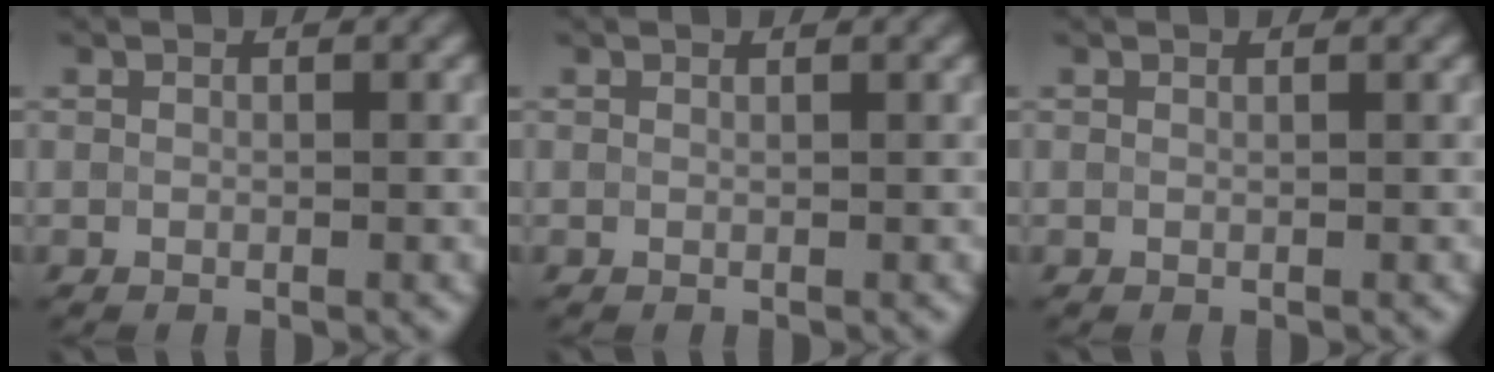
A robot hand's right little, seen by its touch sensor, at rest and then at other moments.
{"total": 0.0}
{"total": 0.0}